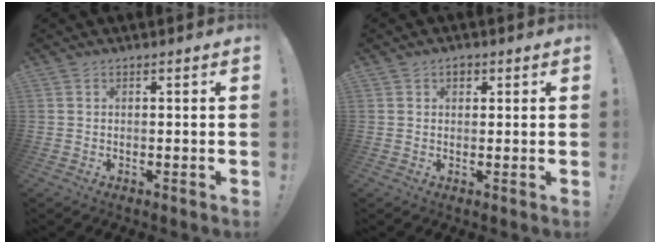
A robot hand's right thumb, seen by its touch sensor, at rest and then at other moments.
{"total": 1.9, "force": [0.9, 1.5, 0.8], "torque": [-0.006, -0.001, 0.014]}